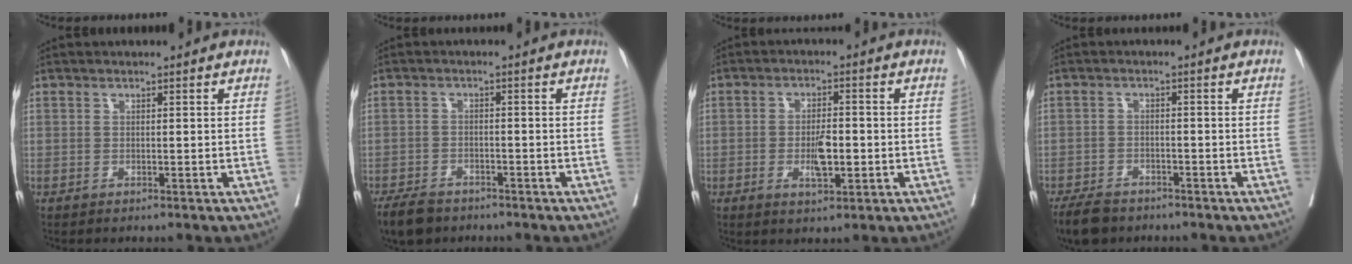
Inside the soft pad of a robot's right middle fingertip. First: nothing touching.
{"total": 5.5, "force": [-4.5, 2.5, 1.9], "torque": [-0.034, -0.005, -0.076]}
{"total": 4.9, "force": [-1.1, 1.6, 4.5], "torque": [-0.081, -0.002, -0.014]}
{"total": 5.7, "force": [-4.8, 2.4, 2.0], "torque": [-0.035, -0.007, -0.080]}